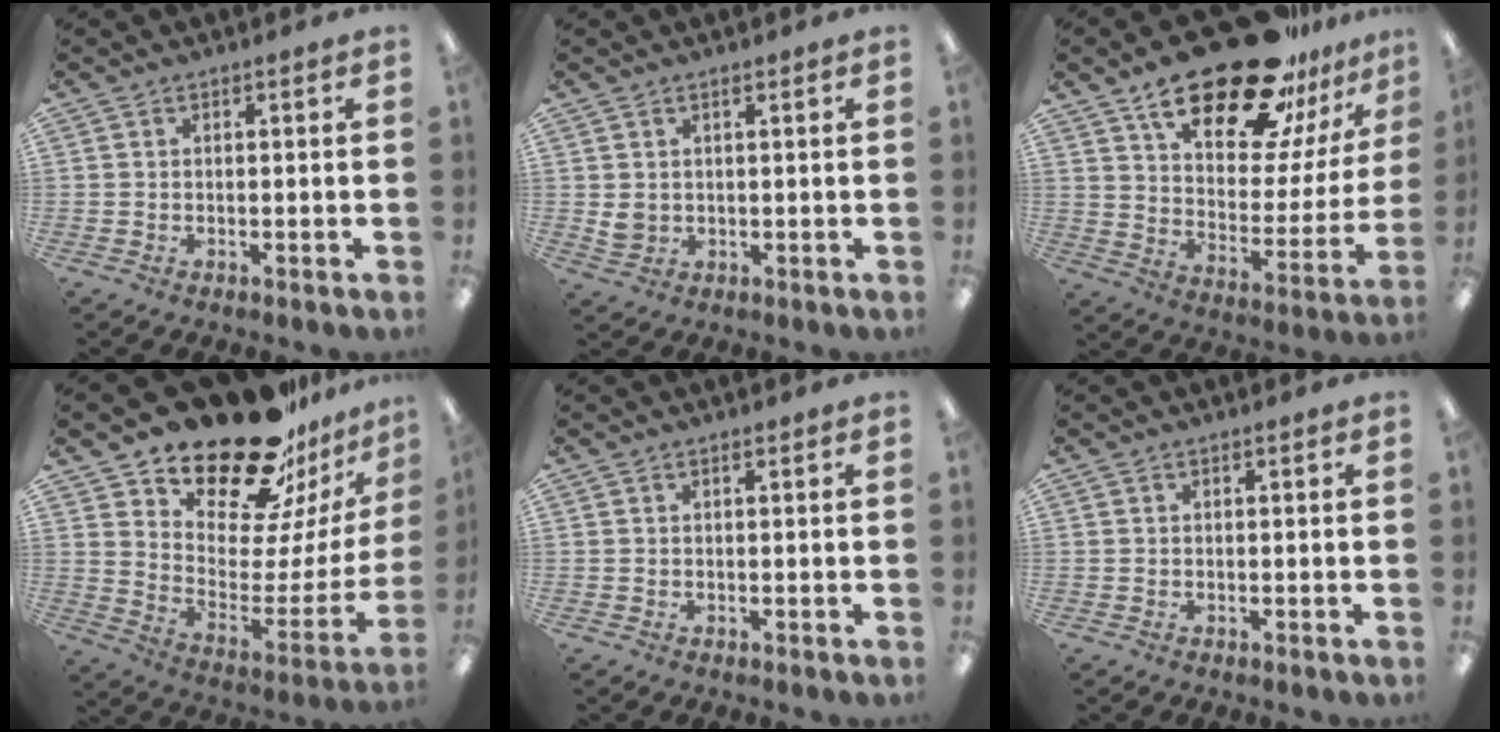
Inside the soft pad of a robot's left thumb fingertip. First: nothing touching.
{"total": 2.9, "force": [1.2, 2.2, 1.2], "torque": [-0.019, -0.001, 0.022]}
{"total": 26.5, "force": [18.8, 10.7, 15.2], "torque": [-0.234, -0.119, 0.319]}
{"total": 23.6, "force": [19.4, 9.1, 9.9], "torque": [-0.155, -0.143, 0.340]}
{"total": 0.0}
{"total": 0.0}